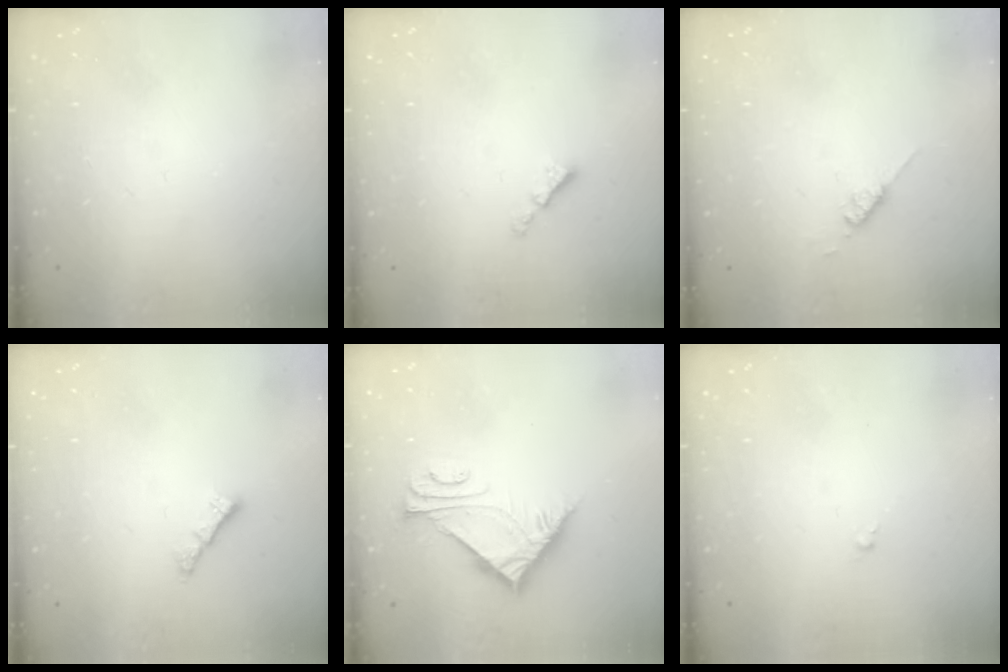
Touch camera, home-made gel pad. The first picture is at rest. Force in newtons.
{"total": 2.1, "press": 2.1, "slide": 0.4}
{"total": 2.6, "press": 2.6, "slide": 0.3}
{"total": 0.8, "press": 0.7, "slide": 0.4}
{"total": 6.7, "press": 6.7, "slide": 0.4}
{"total": 0.0}